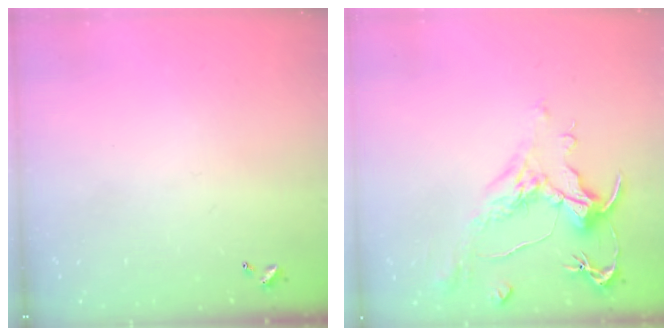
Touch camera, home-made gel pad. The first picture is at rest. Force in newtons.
{"total": 1.7, "press": 0.9, "slide": 1.4}